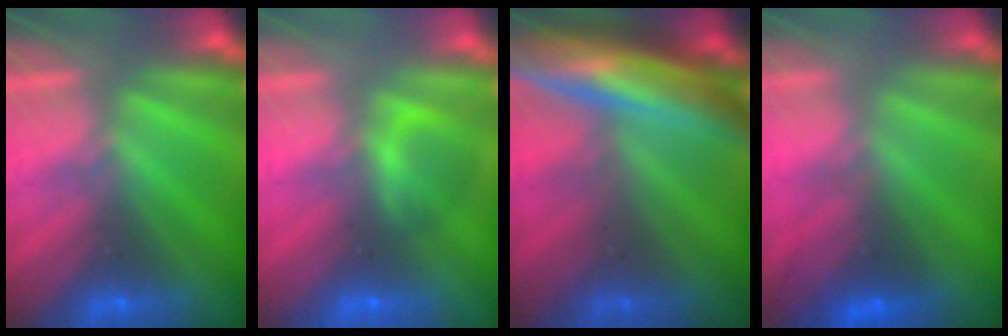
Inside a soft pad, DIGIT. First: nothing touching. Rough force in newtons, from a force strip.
{"total": 2.2}
{"total": 7.1}
{"total": 2.9}